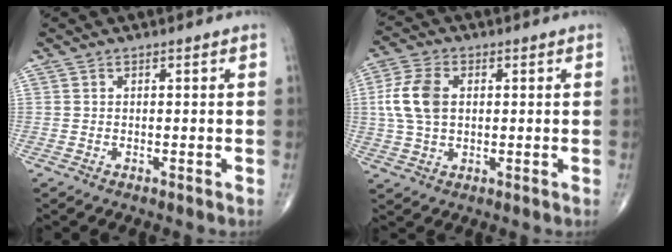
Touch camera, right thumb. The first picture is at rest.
{"total": 8.7, "force": [1.2, 5.7, 6.6], "torque": [-0.140, 0.008, 0.024]}